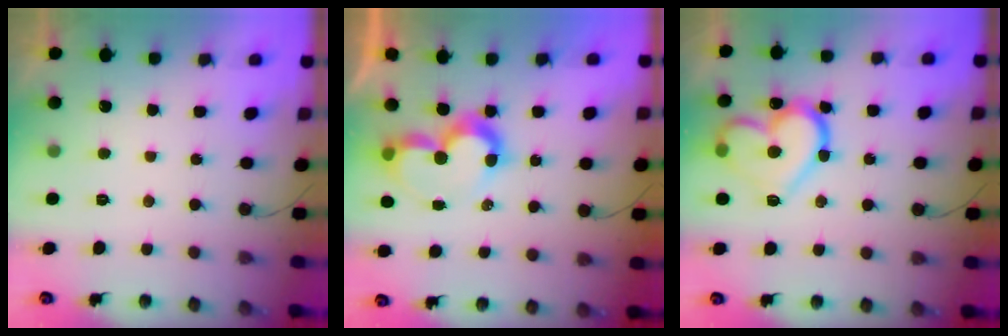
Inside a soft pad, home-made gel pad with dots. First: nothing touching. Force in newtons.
{"total": 8.9, "press": 8.9, "slide": 0.7}
{"total": 18.3, "press": 18.2, "slide": 1.9}